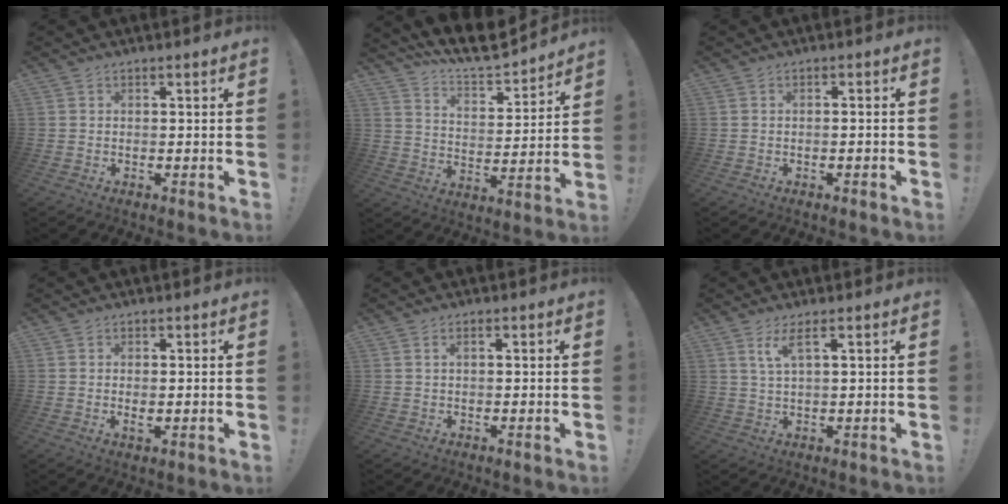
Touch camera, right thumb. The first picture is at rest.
{"total": 11.1, "force": [10.3, 2.1, 3.5], "torque": [-0.074, -0.096, 0.181]}
{"total": 1.3, "force": [-1.1, -0.2, 0.7], "torque": [-0.008, 0.000, -0.019]}
{"total": 1.8, "force": [-0.1, 0.8, 1.6], "torque": [-0.023, 0.000, -0.002]}
{"total": 1.5, "force": [0.4, 0.6, 1.3], "torque": [-0.021, 0.001, 0.005]}
{"total": 4.6, "force": [2.3, 0.7, 3.9], "torque": [-0.073, -0.003, 0.038]}